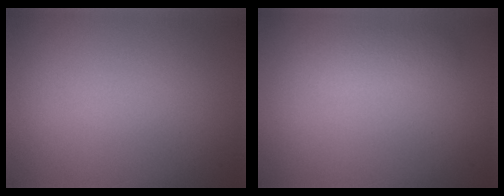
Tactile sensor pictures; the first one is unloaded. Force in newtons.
{"total": 1.7, "press": 1.7, "slide": 0.1}